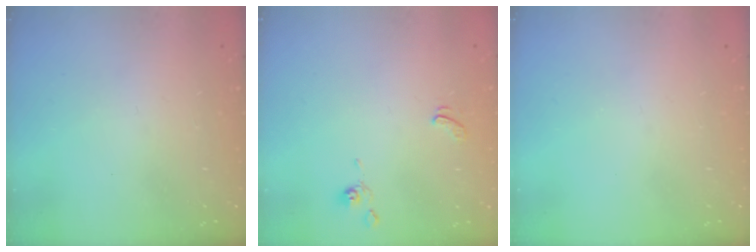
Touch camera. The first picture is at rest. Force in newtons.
{"total": 1.7, "press": 1.6, "slide": 0.3}
{"total": 0.0}